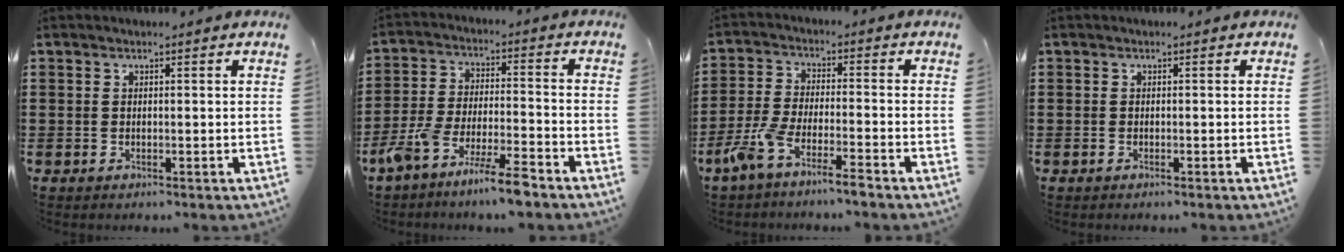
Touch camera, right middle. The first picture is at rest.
{"total": 8.6, "force": [-7.1, 0.6, 4.8], "torque": [-0.108, -0.003, -0.139]}
{"total": 6.5, "force": [-5.3, 0.2, 3.6], "torque": [-0.101, -0.018, -0.108]}
{"total": 0.0}